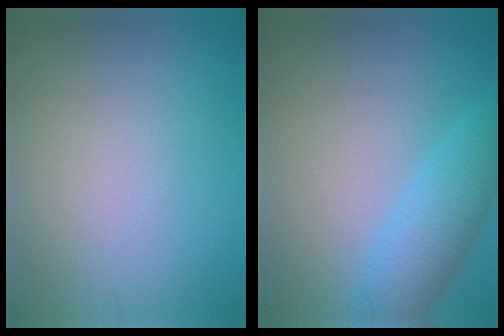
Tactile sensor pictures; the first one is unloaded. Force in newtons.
{"total": 4.4, "press": 4.4, "slide": 0.2}